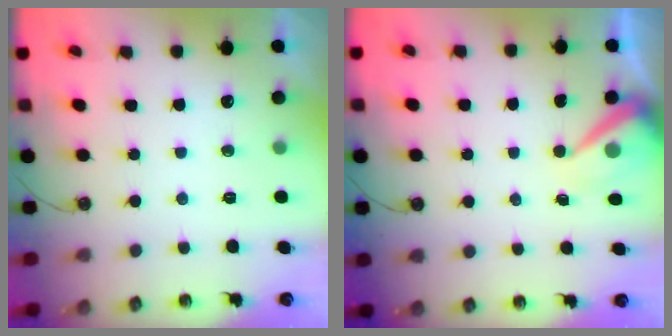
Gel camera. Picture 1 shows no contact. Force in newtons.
{"total": 7.8, "press": 7.7, "slide": 0.6}